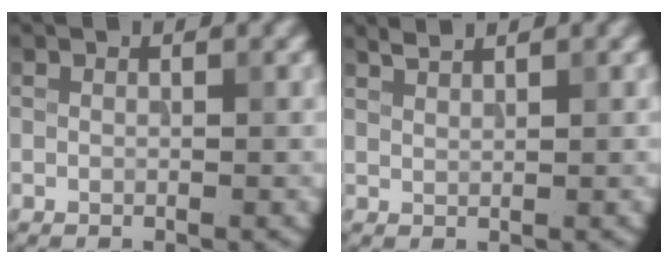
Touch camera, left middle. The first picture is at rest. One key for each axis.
{"total": 1.2, "fx": 1.1, "fy": 0.1, "fz": 0.4, "tx": -0.006, "ty": 0.000, "tz": 0.022}